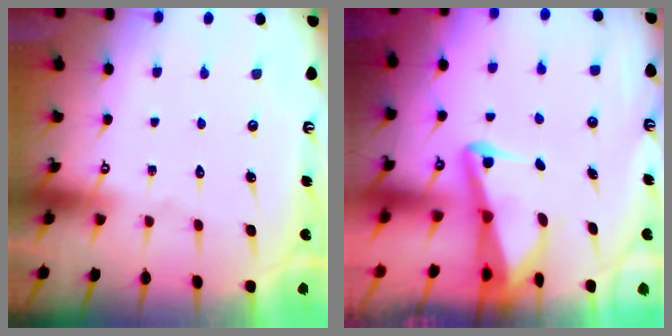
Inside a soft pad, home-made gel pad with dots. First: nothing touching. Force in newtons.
{"total": 3.5, "press": 3.5, "slide": 0.7}